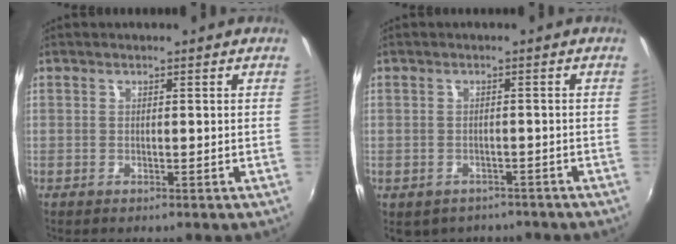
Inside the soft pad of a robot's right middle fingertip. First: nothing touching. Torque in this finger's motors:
{"motor_torque": [0.99, -1.14, 0.13, 0.10]}